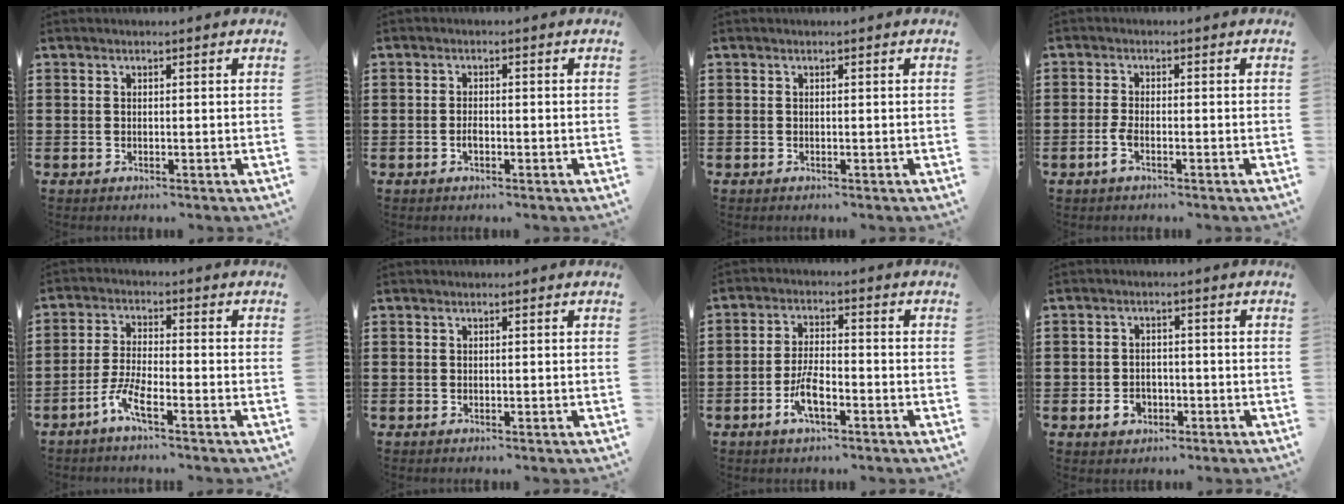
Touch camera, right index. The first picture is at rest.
{"total": 1.4, "force": [-0.6, 0.5, 1.1], "torque": [-0.024, -0.004, -0.010]}
{"total": 0.0}
{"total": 2.3, "force": [-1.1, 0.5, 1.9], "torque": [-0.051, -0.006, -0.024]}
{"total": 4.9, "force": [-3.2, 0.6, 3.7], "torque": [-0.096, -0.012, -0.067]}
{"total": 0.0}
{"total": 5.5, "force": [-2.6, 1.9, 4.4], "torque": [-0.101, -0.001, -0.055]}
{"total": 3.1, "force": [-1.3, 2.3, 1.5], "torque": [-0.033, 0.003, -0.026]}